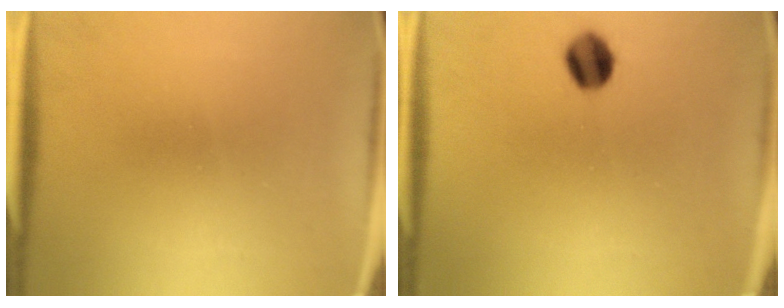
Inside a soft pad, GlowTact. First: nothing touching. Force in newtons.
{"total": 6.2}